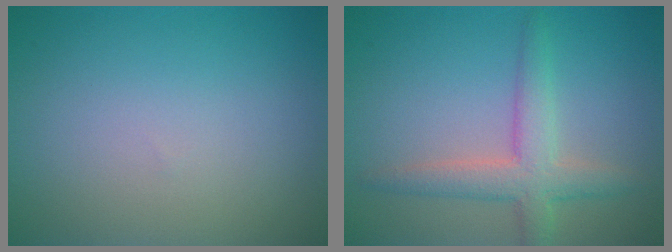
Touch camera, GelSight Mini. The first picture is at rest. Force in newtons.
{"total": 3.9, "press": 3.9, "slide": 0.1}